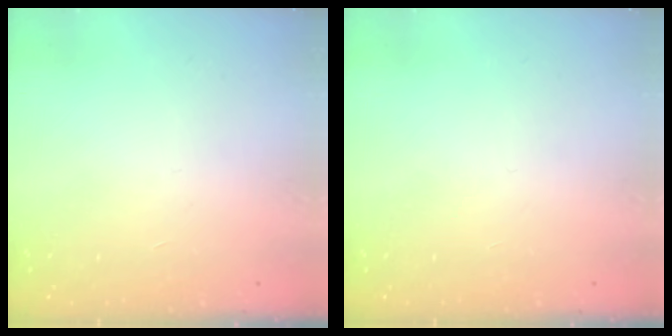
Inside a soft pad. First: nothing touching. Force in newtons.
{"total": 0.0}